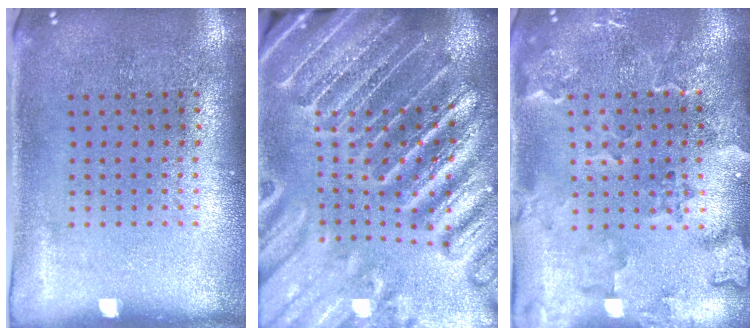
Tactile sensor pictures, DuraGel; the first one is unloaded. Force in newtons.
{"total": 4.5, "press": 4.2, "slide": 1.6}
{"total": 2.4, "press": 2.2, "slide": 1.0}